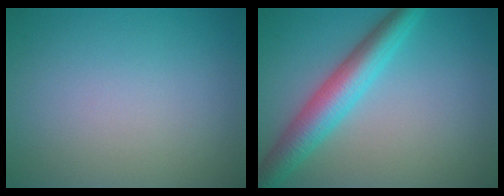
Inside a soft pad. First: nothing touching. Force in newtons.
{"total": 5.6, "press": 5.6, "slide": 0.1}